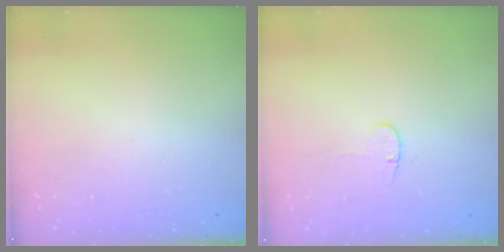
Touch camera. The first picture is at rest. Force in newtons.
{"total": 3.7, "press": 3.6, "slide": 0.4}